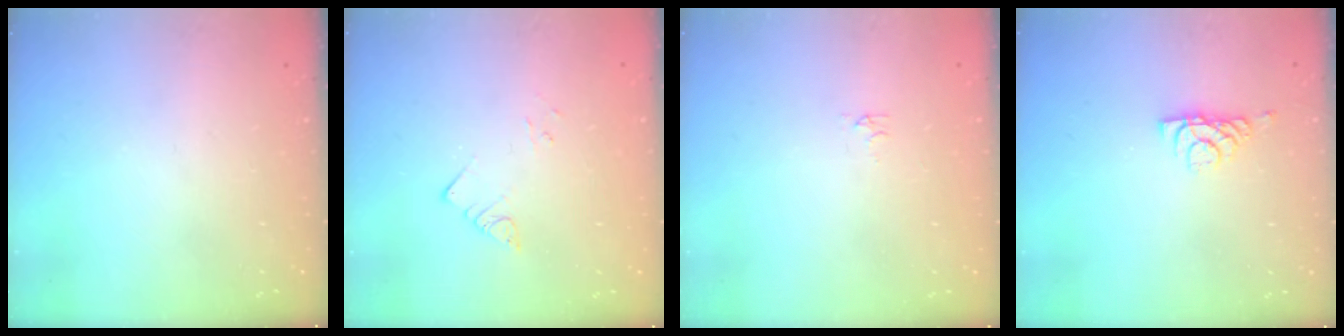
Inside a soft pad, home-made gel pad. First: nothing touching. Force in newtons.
{"total": 2.9, "press": 2.9, "slide": 0.4}
{"total": 2.9, "press": 2.9, "slide": 0.5}
{"total": 6.0, "press": 6.0, "slide": 0.8}